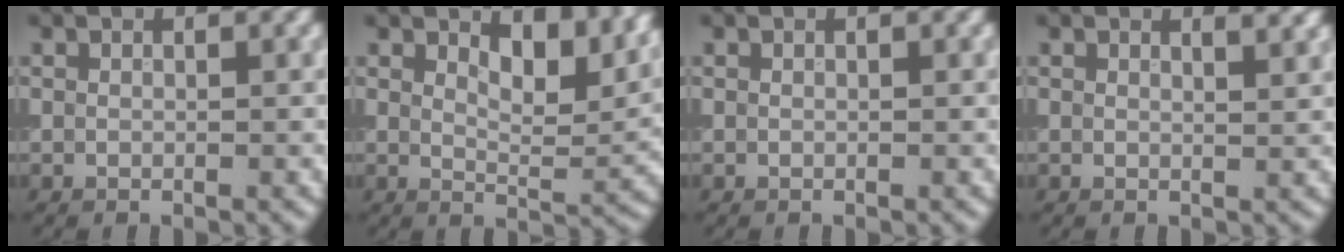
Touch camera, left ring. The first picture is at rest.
{"total": 5.6, "force": [3.4, 2.2, 3.9], "torque": [-0.061, -0.006, 0.049]}
{"total": 0.0}
{"total": 2.0, "force": [1.5, 0.7, 1.1], "torque": [-0.002, 0.005, 0.014]}